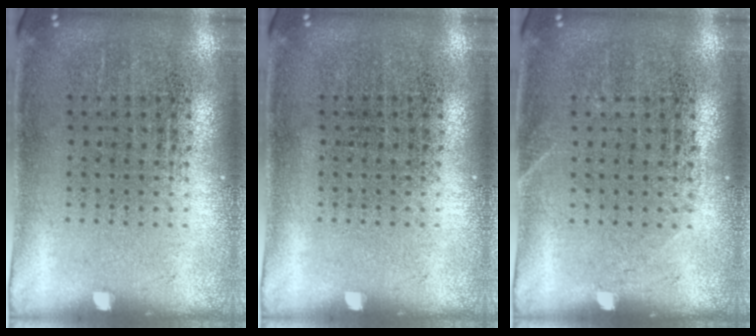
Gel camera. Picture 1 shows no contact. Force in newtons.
{"total": 0.0}
{"total": 0.7, "press": 0.6, "slide": 0.2}